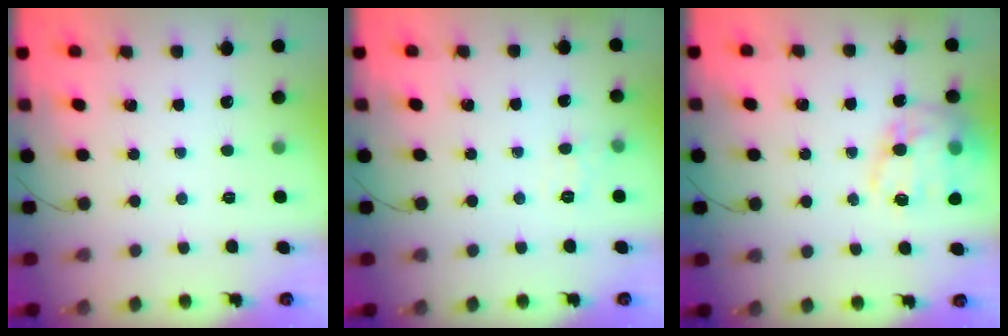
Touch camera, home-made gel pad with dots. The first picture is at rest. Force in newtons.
{"total": 4.8, "press": 4.5, "slide": 1.4}
{"total": 17.0, "press": 16.8, "slide": 2.4}